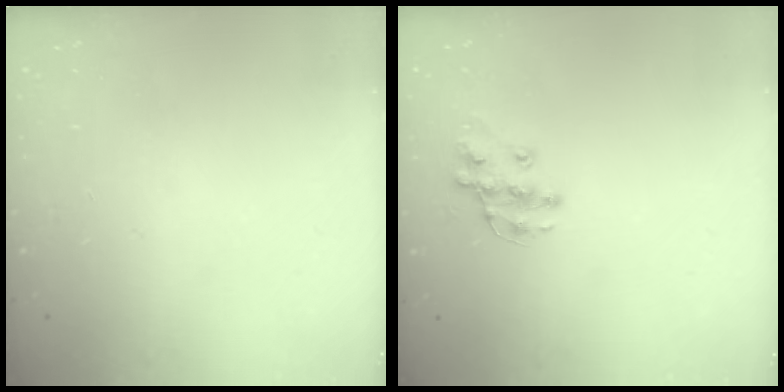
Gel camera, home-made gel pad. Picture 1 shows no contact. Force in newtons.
{"total": 10.5, "press": 10.4, "slide": 0.5}